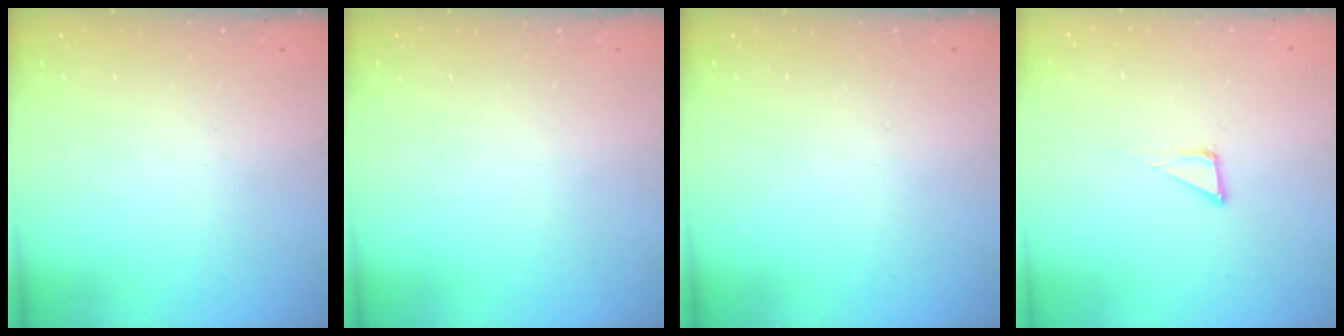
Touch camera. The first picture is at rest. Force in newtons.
{"total": 0.0}
{"total": 0.0}
{"total": 3.5, "press": 3.5, "slide": 0.2}